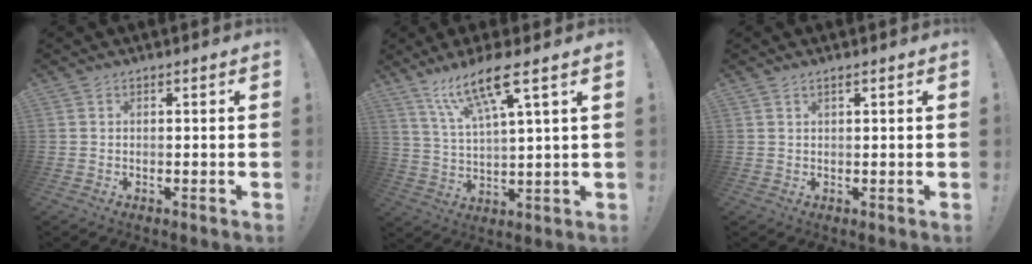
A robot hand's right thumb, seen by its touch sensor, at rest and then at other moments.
{"total": 13.2, "force": [8.1, 1.7, 10.2], "torque": [-0.184, -0.036, 0.129]}
{"total": 1.2, "force": [0.7, 0.0, 1.0], "torque": [-0.020, 0.001, 0.011]}